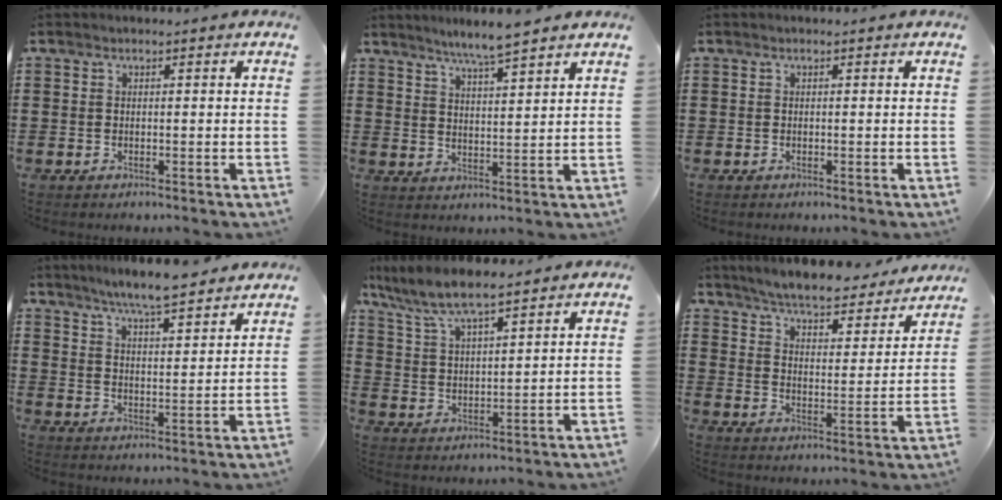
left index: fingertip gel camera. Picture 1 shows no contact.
{"total": 4.9, "force": [4.5, -0.5, 2.0], "torque": [-0.054, -0.014, 0.078]}
{"total": 0.0}
{"total": 5.8, "force": [5.4, -0.2, 1.9], "torque": [-0.057, -0.029, 0.094]}
{"total": 6.5, "force": [5.7, 1.0, 2.9], "torque": [-0.080, -0.022, 0.099]}
{"total": 5.6, "force": [5.4, -0.2, 1.4], "torque": [-0.054, -0.040, 0.091]}